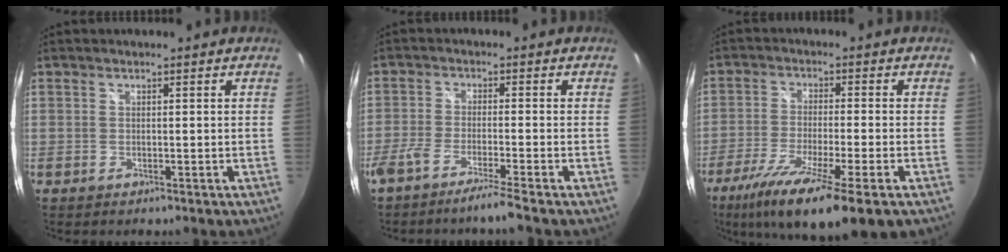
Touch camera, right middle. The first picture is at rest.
{"total": 6.1, "force": [-5.0, -1.0, 3.4], "torque": [-0.081, -0.013, -0.091]}
{"total": 14.3, "force": [-8.8, 1.0, 11.3], "torque": [-0.223, -0.057, -0.154]}